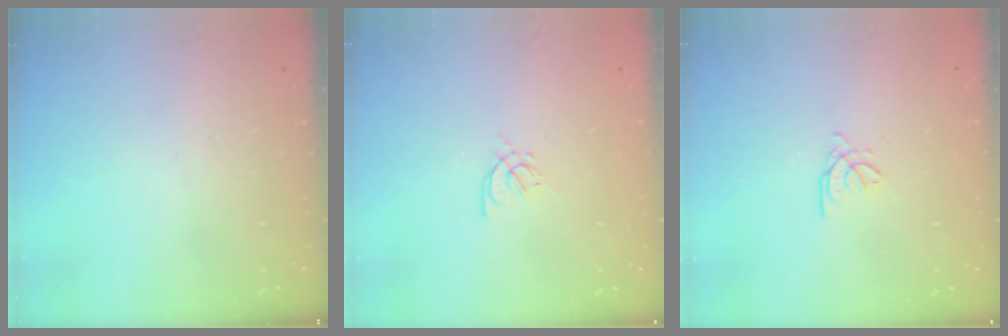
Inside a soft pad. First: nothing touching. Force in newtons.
{"total": 2.9, "press": 2.8, "slide": 0.8}
{"total": 2.4, "press": 2.4, "slide": 0.1}